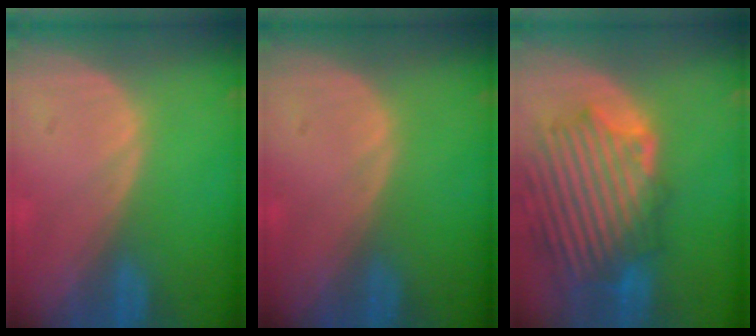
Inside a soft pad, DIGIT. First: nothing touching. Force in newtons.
{"total": 0.0}
{"total": 11.4, "press": 10.8, "slide": 3.5}